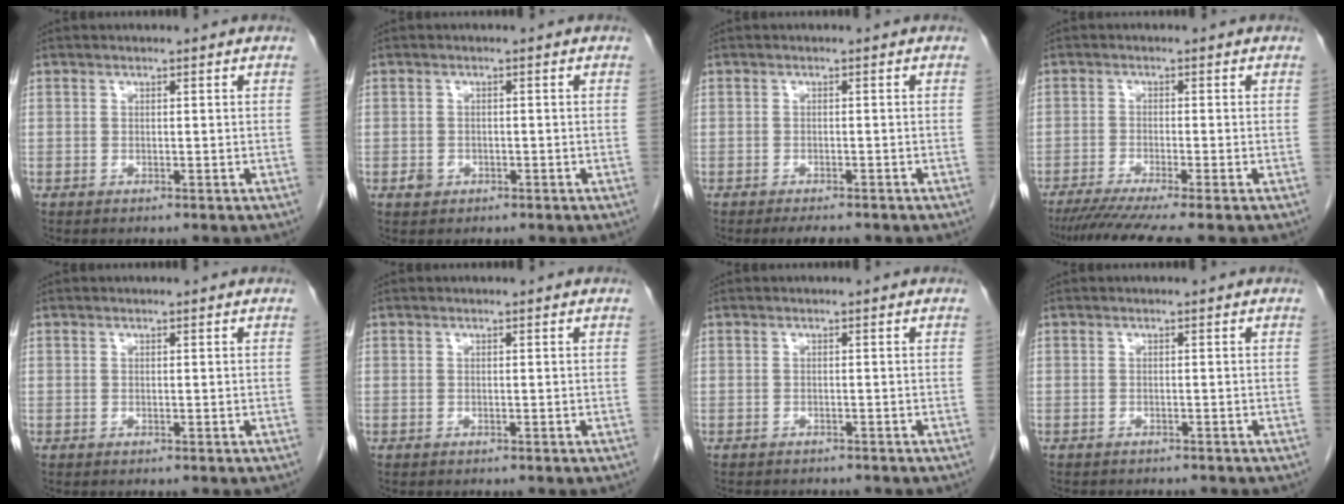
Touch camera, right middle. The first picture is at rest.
{"total": 1.6, "force": [-0.7, 1.3, 0.5], "torque": [-0.007, 0.005, -0.006]}
{"total": 2.8, "force": [-2.4, 0.7, 1.3], "torque": [-0.016, -0.004, -0.031]}
{"total": 7.6, "force": [-6.2, -1.2, 4.3], "torque": [-0.060, -0.023, -0.101]}
{"total": 0.0}
{"total": 0.0}
{"total": 4.6, "force": [-4.2, 1.6, 1.3], "torque": [-0.017, -0.002, -0.052]}
{"total": 4.0, "force": [-3.6, 1.3, 1.1], "torque": [-0.015, -0.003, -0.045]}